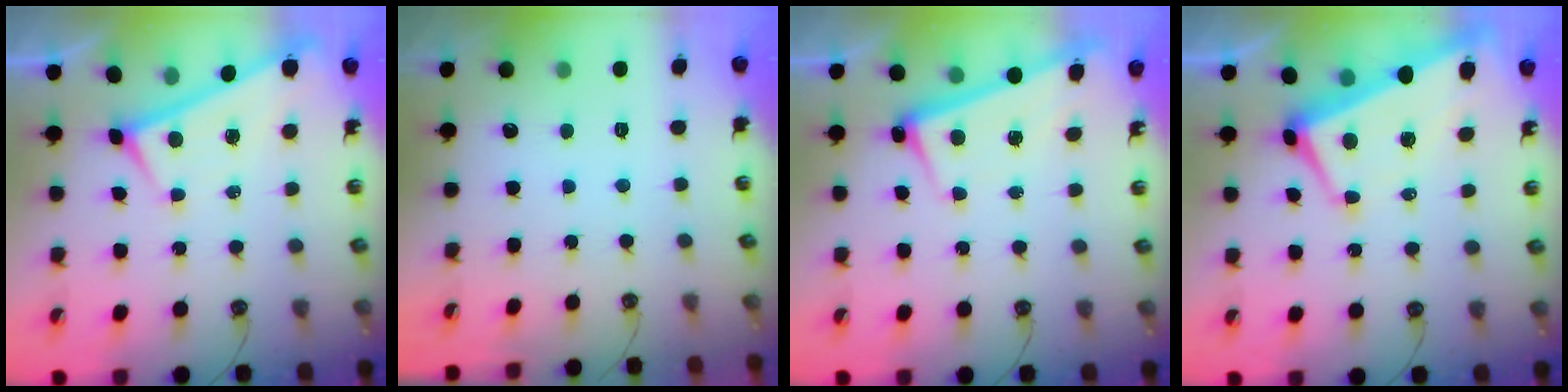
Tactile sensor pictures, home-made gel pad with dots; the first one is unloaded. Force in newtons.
{"total": 0.0}
{"total": 2.8, "press": 2.8, "slide": 0.4}
{"total": 1.8, "press": 1.2, "slide": 1.3}